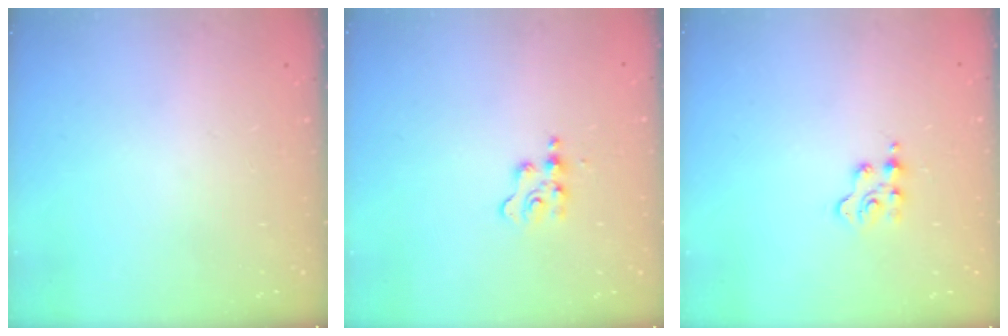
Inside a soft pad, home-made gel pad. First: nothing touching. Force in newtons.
{"total": 4.2, "press": 4.1, "slide": 0.6}
{"total": 2.5, "press": 2.4, "slide": 0.5}